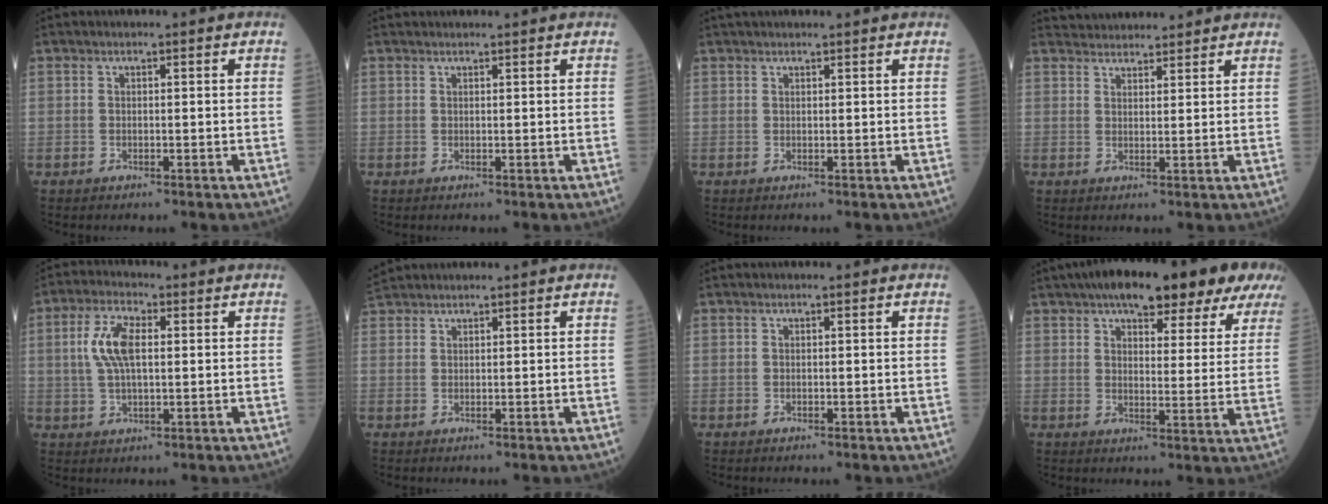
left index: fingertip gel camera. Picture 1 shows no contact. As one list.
[{"total": 1.5, "force": [1.4, 0.0, 0.4], "torque": [-0.005, 0.021, 0.027]}, {"total": 3.7, "force": [3.4, 0.0, 1.5], "torque": [-0.016, 0.033, 0.047]}, {"total": 6.5, "force": [6.3, 1.3, 1.0], "torque": [-0.014, 0.032, 0.091]}, {"total": 6.8, "force": [1.1, 2.5, 6.2], "torque": [-0.143, 0.011, 0.022]}, {"total": 2.0, "force": [2.0, 0.1, 0.1], "torque": [-0.013, 0.019, 0.044]}, {"total": 0.0}, {"total": 19.2, "force": [14.5, 5.4, 11.3], "torque": [-0.147, 0.036, 0.174]}]